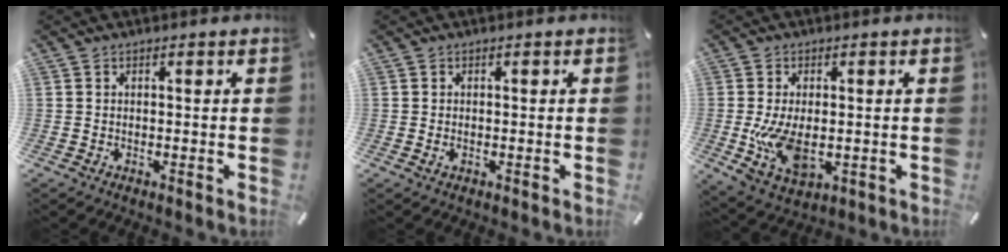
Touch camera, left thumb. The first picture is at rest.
{"total": 0.8, "force": [-0.1, 0.4, 0.7], "torque": [-0.013, 0.000, -0.003]}
{"total": 10.2, "force": [-0.9, 5.8, 8.3], "torque": [-0.184, -0.014, -0.014]}